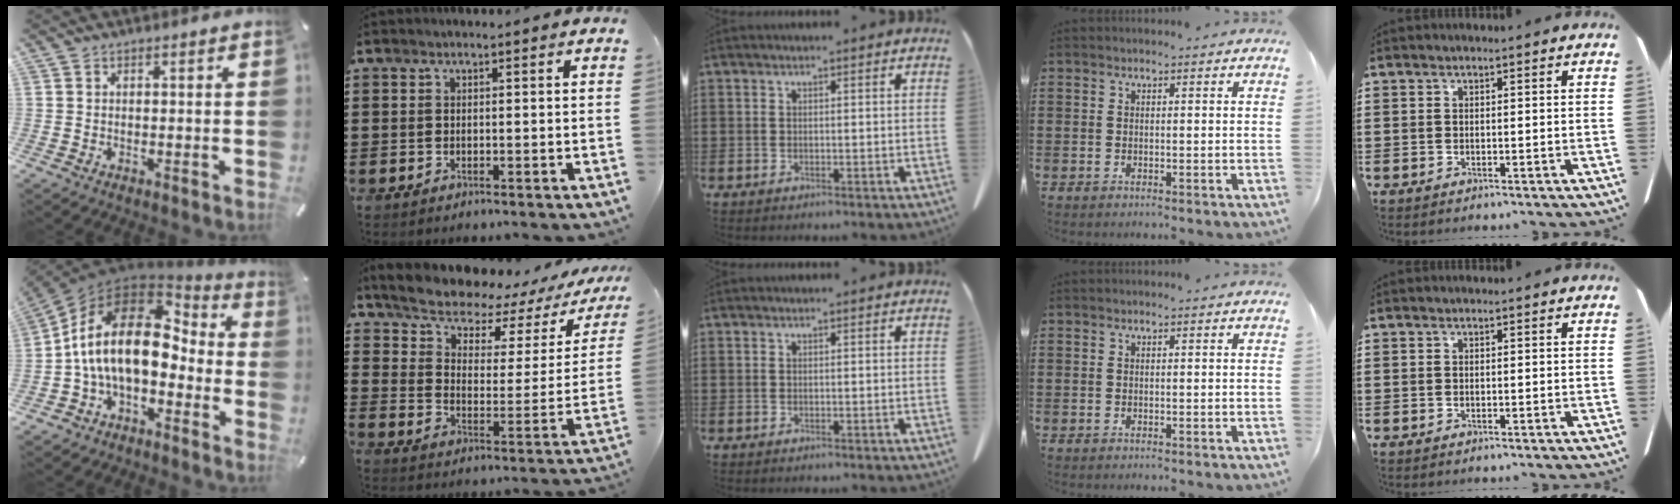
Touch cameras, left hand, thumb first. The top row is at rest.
{"thumb": {"total": 18.6, "force": [0.3, 11.7, 14.5], "torque": [-0.307, 0.003, 0.002]}, "index": {"total": 7.1, "force": [6.5, 1.9, 2.3], "torque": [-0.075, -0.047, 0.108]}}